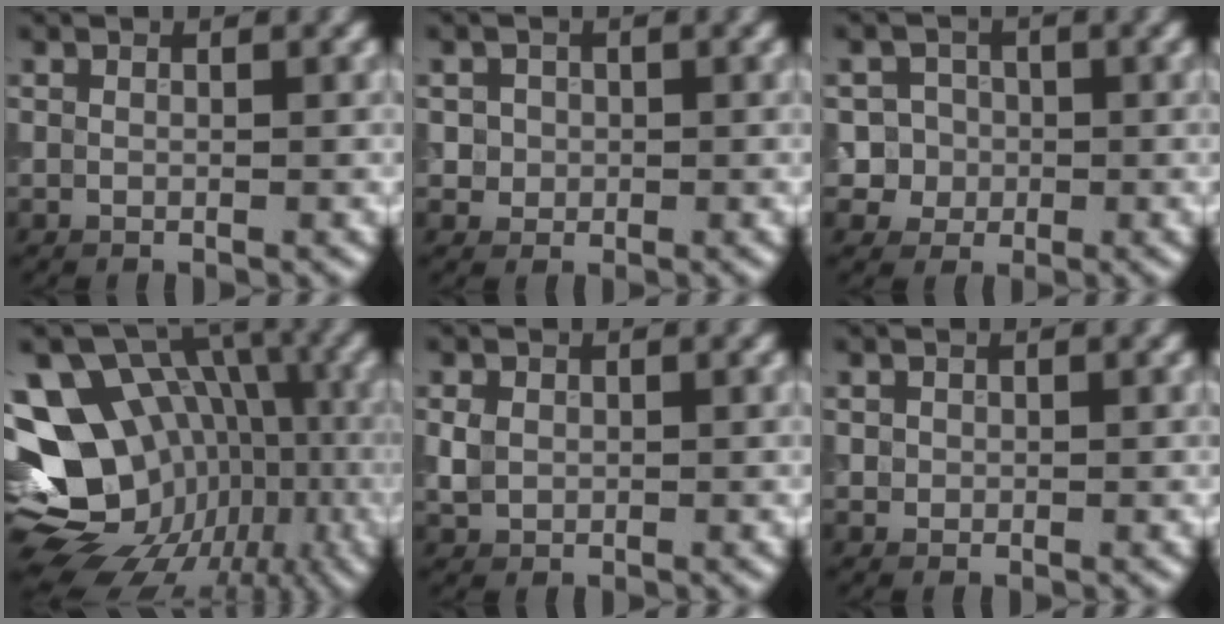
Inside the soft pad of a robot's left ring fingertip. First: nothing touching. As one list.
[{"total": 1.7, "force": [0.2, 1.6, 0.5], "torque": [0.001, -0.004, 0.015]}, {"total": 4.6, "force": [-0.1, 4.4, 1.2], "torque": [0.006, 0.025, -0.015]}, {"total": 17.6, "force": [-3.4, 13.6, 10.5], "torque": [-0.182, 0.009, -0.031]}, {"total": 1.8, "force": [0.1, 1.5, 0.9], "torque": [-0.018, 0.000, 0.001]}, {"total": 0.7, "force": [0.1, 0.7, 0.1], "torque": [0.005, -0.002, 0.000]}]